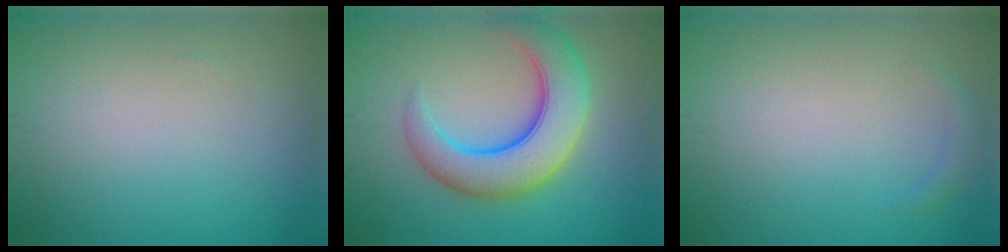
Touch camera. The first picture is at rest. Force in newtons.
{"total": 7.9, "press": 7.8, "slide": 0.3}
{"total": 0.8, "press": 0.8, "slide": 0.1}